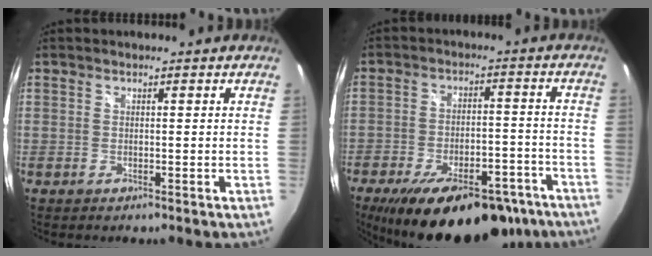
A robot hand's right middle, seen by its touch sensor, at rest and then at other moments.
{"total": 22.9, "force": [-16.8, 8.9, 12.9], "torque": [-0.221, -0.020, -0.225]}